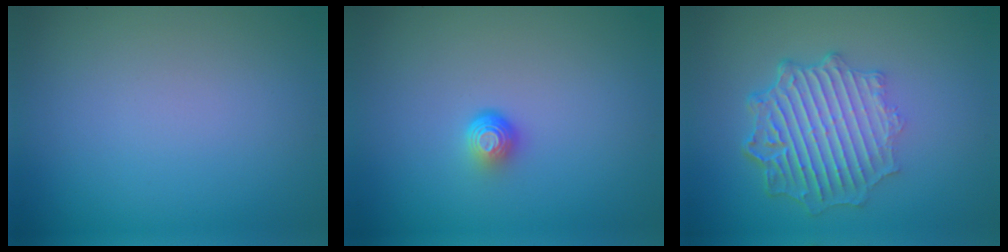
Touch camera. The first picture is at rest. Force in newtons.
{"total": 1.7, "press": 1.1, "slide": 1.3}
{"total": 6.5, "press": 4.8, "slide": 4.4}